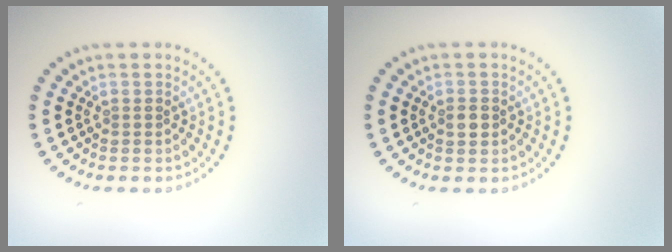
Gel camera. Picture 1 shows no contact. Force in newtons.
{"total": 1.6, "press": 1.6, "slide": 0.3}